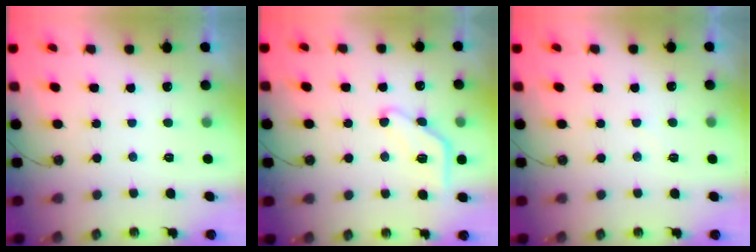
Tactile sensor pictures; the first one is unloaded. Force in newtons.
{"total": 10.9, "press": 10.9, "slide": 0.4}
{"total": 4.5, "press": 4.4, "slide": 0.7}